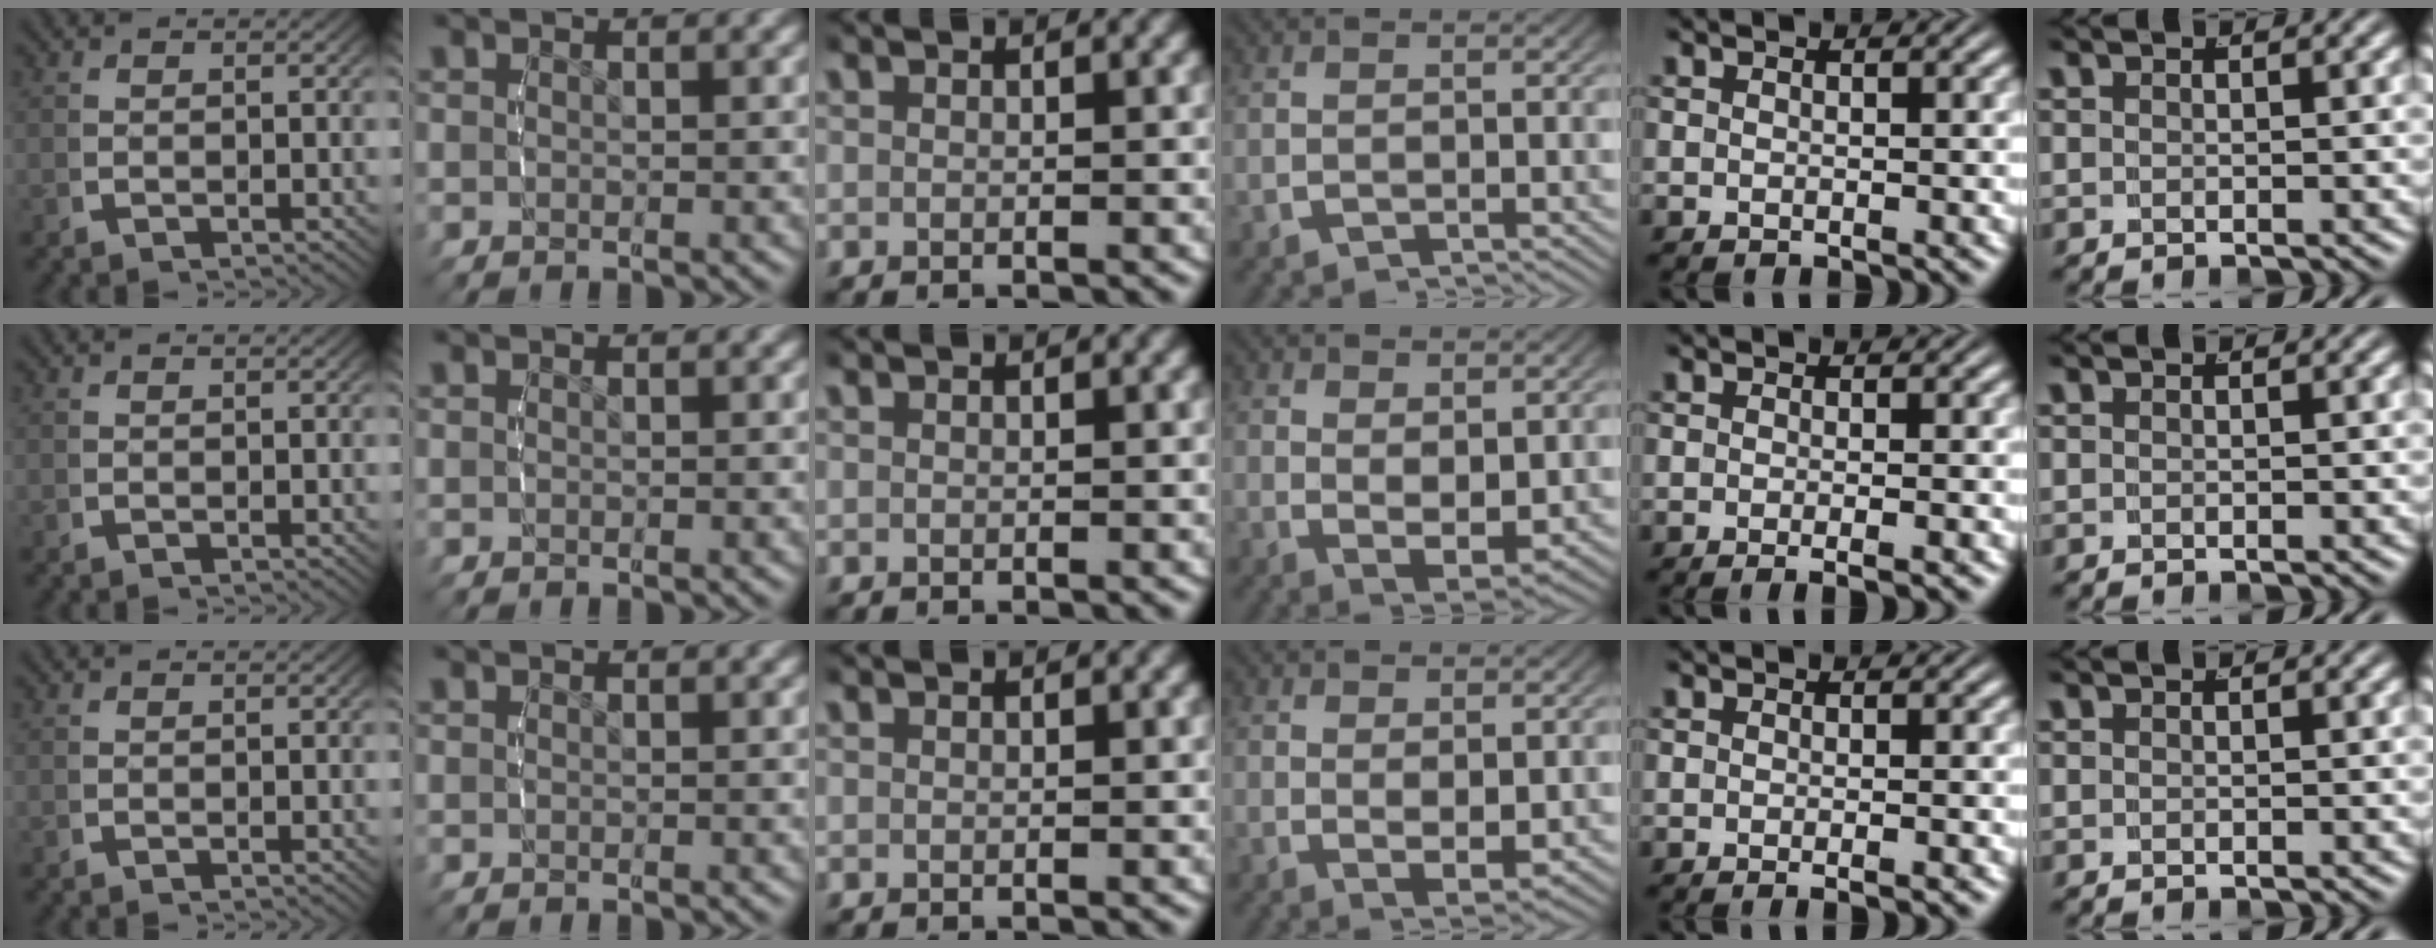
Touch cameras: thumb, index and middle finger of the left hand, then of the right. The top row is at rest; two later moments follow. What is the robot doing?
{"motion": "lift_and_place", "object": "bandage"}